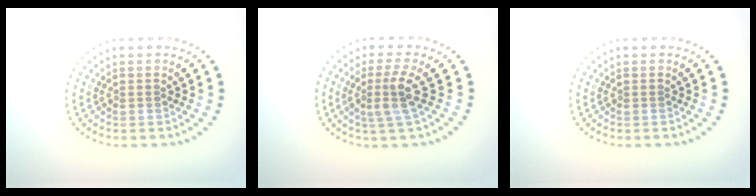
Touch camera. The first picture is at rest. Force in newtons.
{"total": 3.1, "press": 2.2, "slide": 2.1}
{"total": 0.0}